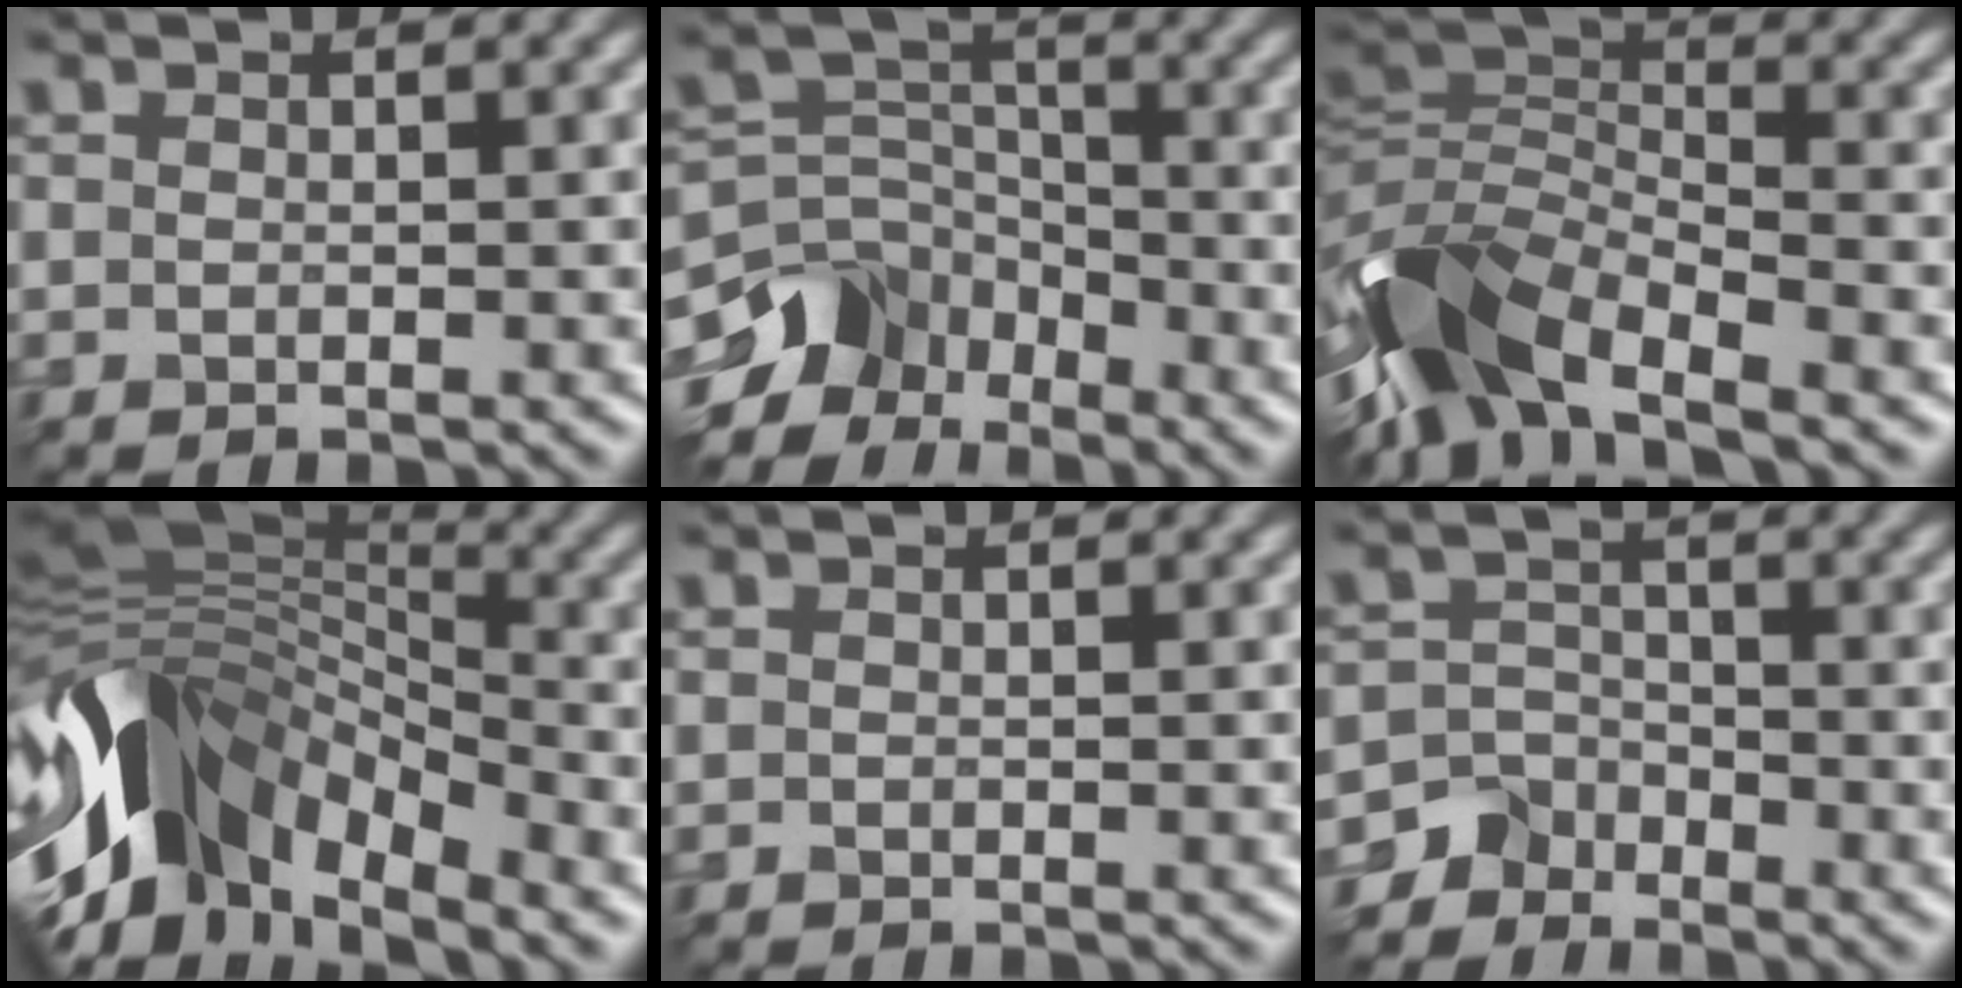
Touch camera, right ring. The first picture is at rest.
{"total": 6.2, "force": [-3.9, 4.3, 2.3], "torque": [-0.032, 0.004, -0.083]}
{"total": 8.5, "force": [-5.0, 3.7, 5.8], "torque": [-0.106, 0.009, -0.116]}
{"total": 12.6, "force": [-4.9, 7.3, 9.0], "torque": [-0.179, 0.015, -0.104]}
{"total": 0.0}
{"total": 2.8, "force": [-2.4, 1.4, -0.5], "torque": [0.020, 0.005, -0.057]}